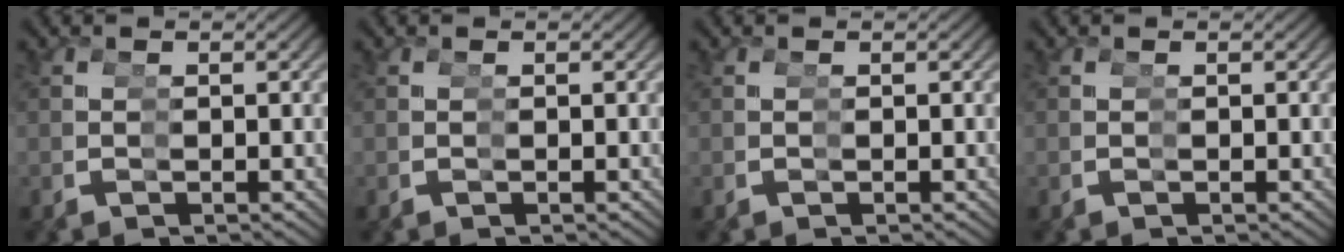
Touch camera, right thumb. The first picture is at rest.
{"total": 0.0}
{"total": 0.0}
{"total": 0.0}